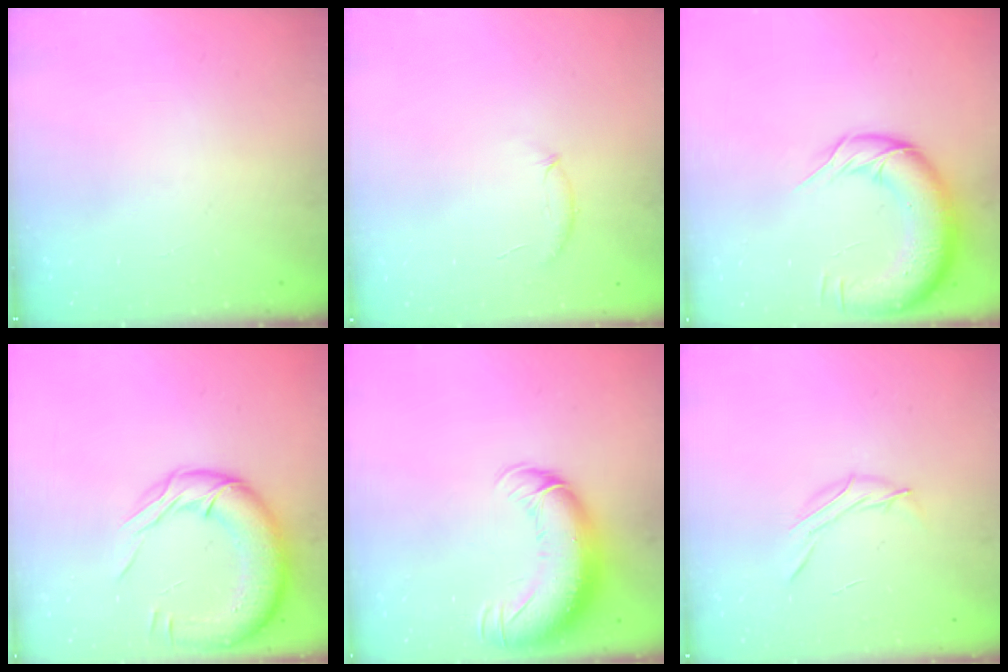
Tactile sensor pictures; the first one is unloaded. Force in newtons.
{"total": 6.9, "press": 6.7, "slide": 1.6}
{"total": 15.9, "press": 15.5, "slide": 3.7}
{"total": 16.5, "press": 16.1, "slide": 3.4}
{"total": 14.5, "press": 14.1, "slide": 3.5}
{"total": 7.9, "press": 7.8, "slide": 1.2}